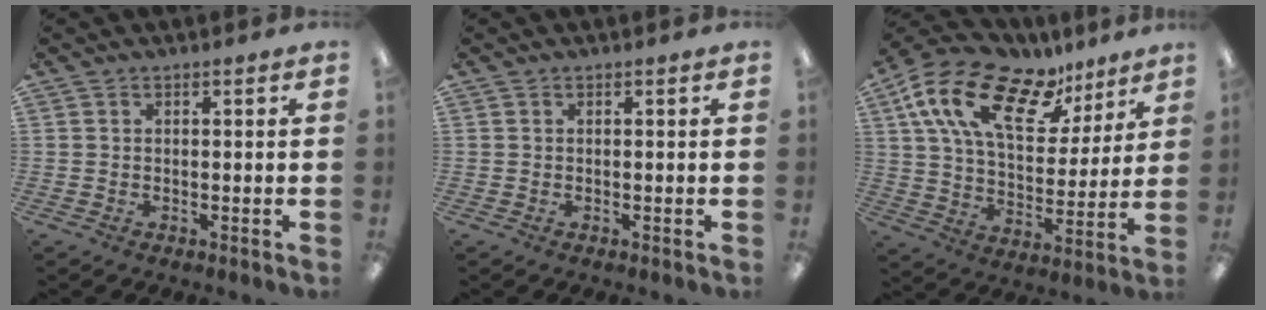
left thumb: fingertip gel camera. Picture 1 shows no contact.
{"total": 0.0}
{"total": 20.9, "force": [12.7, 10.1, 13.1], "torque": [-0.250, -0.059, 0.225]}